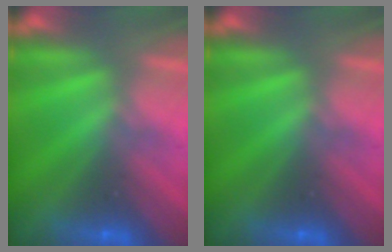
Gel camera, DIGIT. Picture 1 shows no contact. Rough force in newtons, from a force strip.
{"total": 0.0}